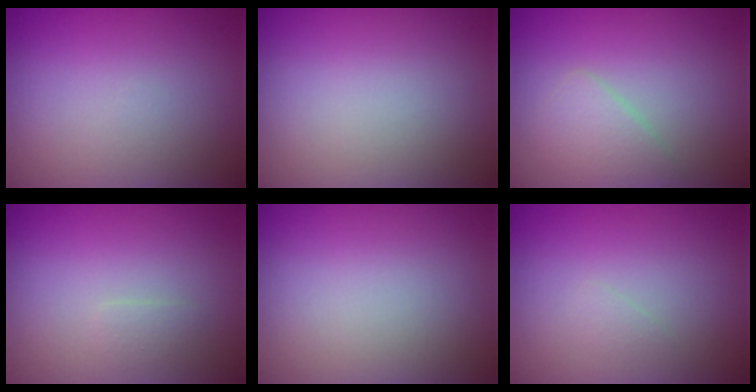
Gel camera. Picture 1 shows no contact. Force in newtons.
{"total": 0.0}
{"total": 2.1, "press": 2.1, "slide": 0.1}
{"total": 0.7, "press": 0.7, "slide": 0.1}
{"total": 0.0}
{"total": 0.6, "press": 0.6, "slide": 0.0}